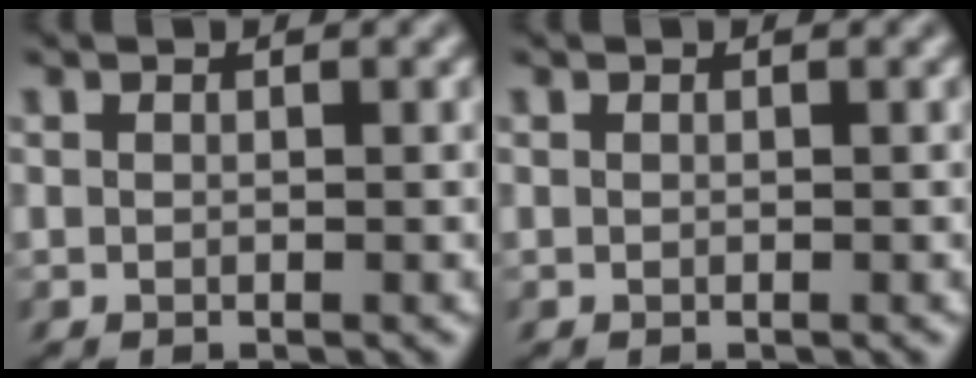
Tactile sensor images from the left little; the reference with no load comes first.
{"total": 0.0}